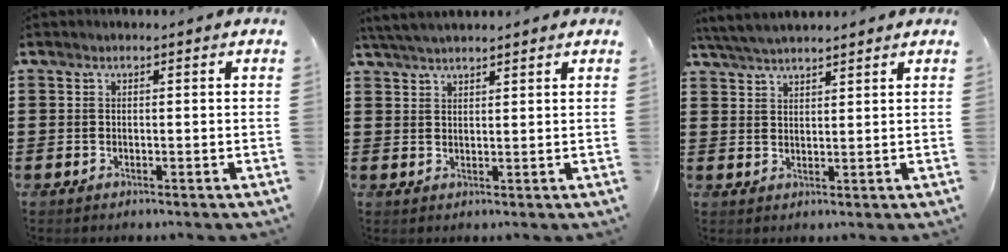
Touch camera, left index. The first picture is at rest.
{"total": 3.2, "force": [2.9, 0.3, 1.2], "torque": [-0.030, 0.001, 0.056]}
{"total": 4.0, "force": [3.8, 0.2, 1.3], "torque": [-0.036, -0.006, 0.071]}